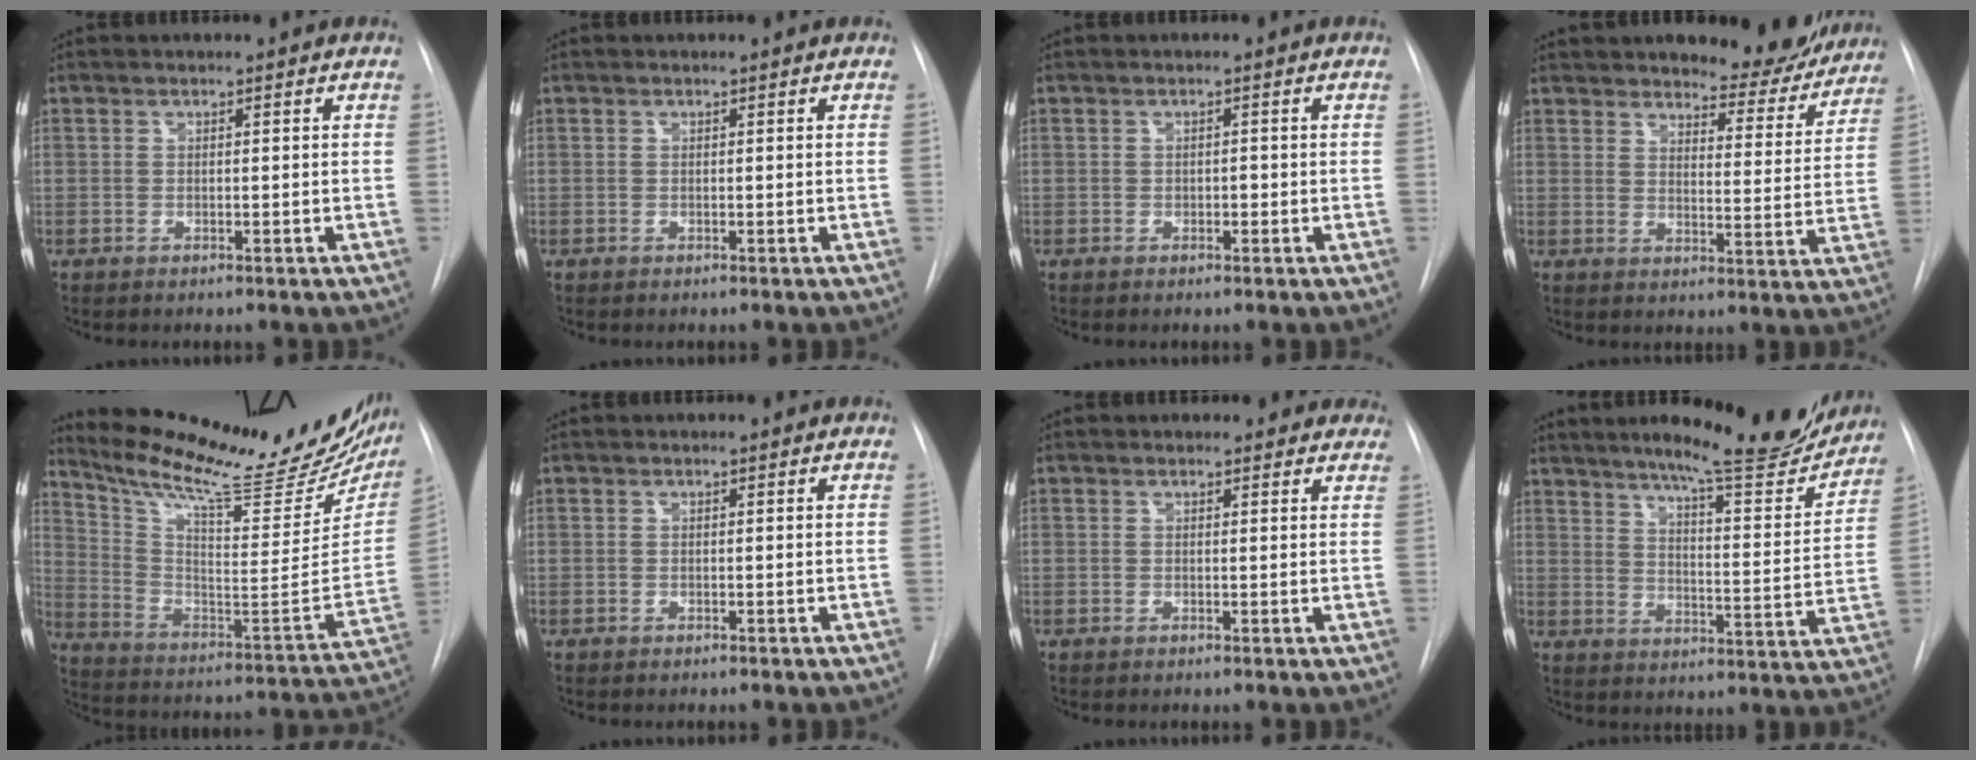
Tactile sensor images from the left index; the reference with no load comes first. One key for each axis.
{"total": 0.0}
{"total": 0.7, "fx": -0.2, "fy": 0.5, "fz": 0.5, "tx": -0.004, "ty": 0.003, "tz": -0.005}
{"total": 10.7, "fx": 10.0, "fy": 2.7, "fz": 2.7, "tx": -0.021, "ty": -0.024, "tz": 0.130}
{"total": 30.0, "fx": 25.0, "fy": 5.8, "fz": 15.5, "tx": -0.246, "ty": -0.060, "tz": 0.348}
{"total": 0.0}
{"total": 5.5, "fx": 5.0, "fy": 2.2, "fz": 0.7, "tx": 0.018, "ty": 0.000, "tz": 0.036}
{"total": 18.2, "fx": 16.1, "fy": 1.6, "fz": 8.2, "tx": -0.112, "ty": -0.046, "tz": 0.211}